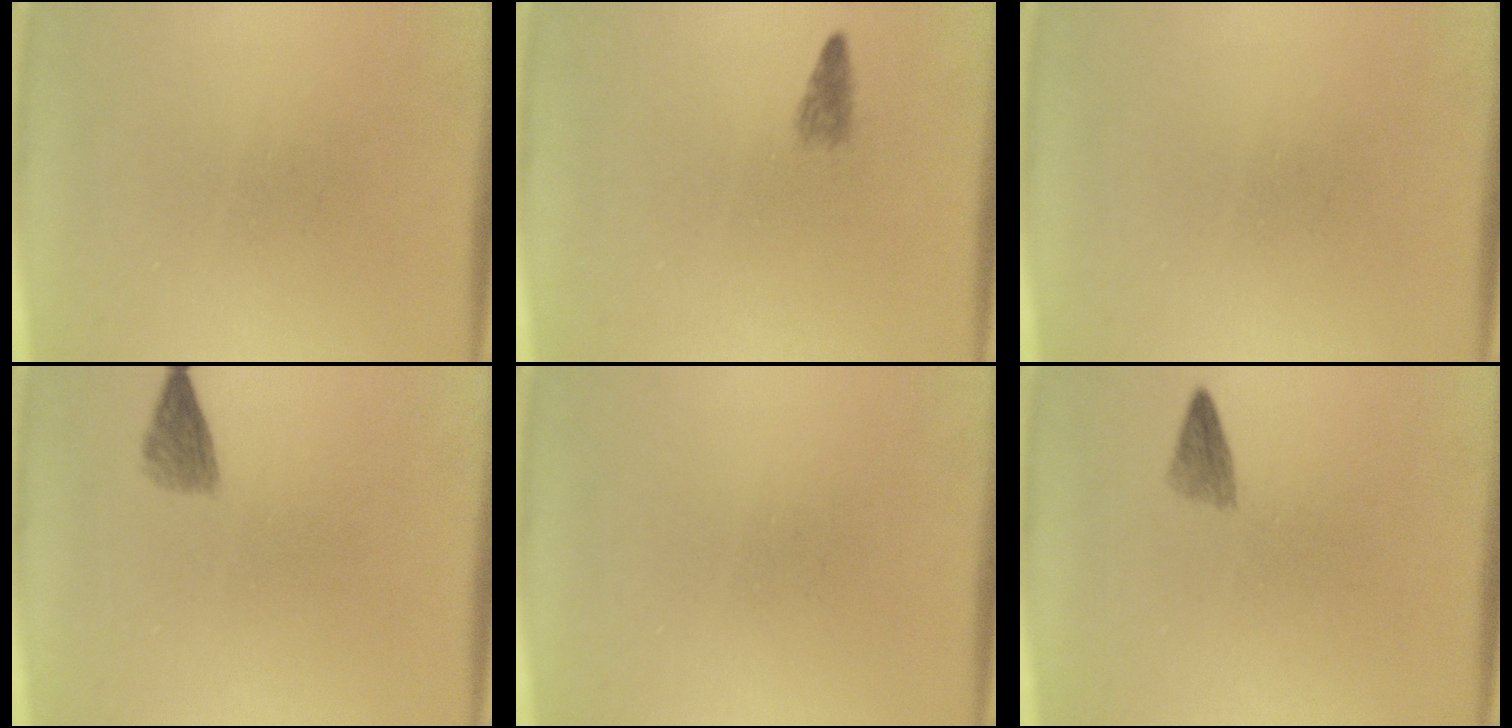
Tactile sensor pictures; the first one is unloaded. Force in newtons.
{"total": 1.4}
{"total": 0.0}
{"total": 2.2}
{"total": 0.0}
{"total": 1.7}